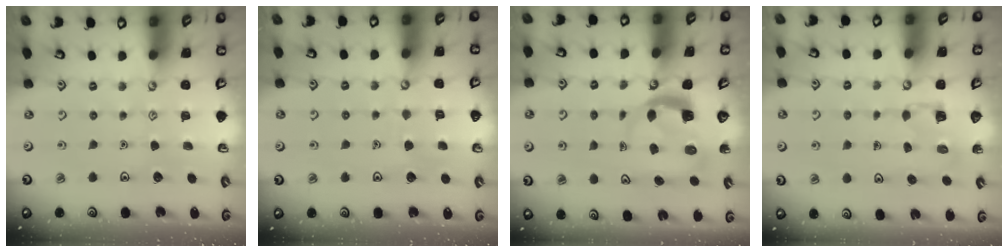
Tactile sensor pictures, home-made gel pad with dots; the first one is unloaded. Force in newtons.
{"total": 3.9, "press": 3.9, "slide": 0.4}
{"total": 4.5, "press": 4.5, "slide": 0.6}
{"total": 2.9, "press": 2.9, "slide": 0.2}